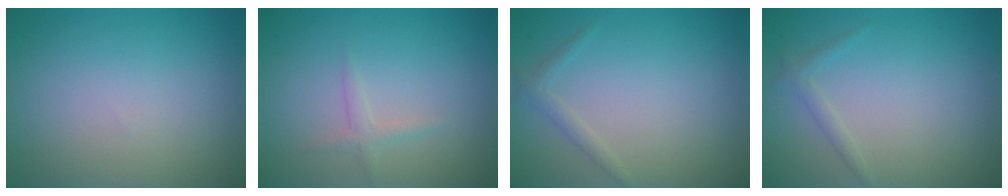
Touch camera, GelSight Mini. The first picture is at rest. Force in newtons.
{"total": 1.1, "press": 1.1, "slide": 0.0}
{"total": 1.1, "press": 1.1, "slide": 0.0}
{"total": 1.1, "press": 1.1, "slide": 0.1}